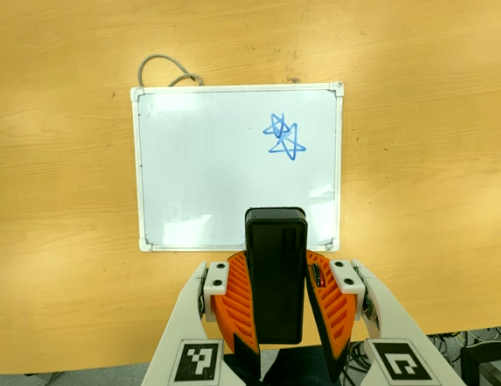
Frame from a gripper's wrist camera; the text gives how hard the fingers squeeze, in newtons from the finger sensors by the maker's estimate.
{"total": 9.9, "left": 8.1, "right": 11.7}